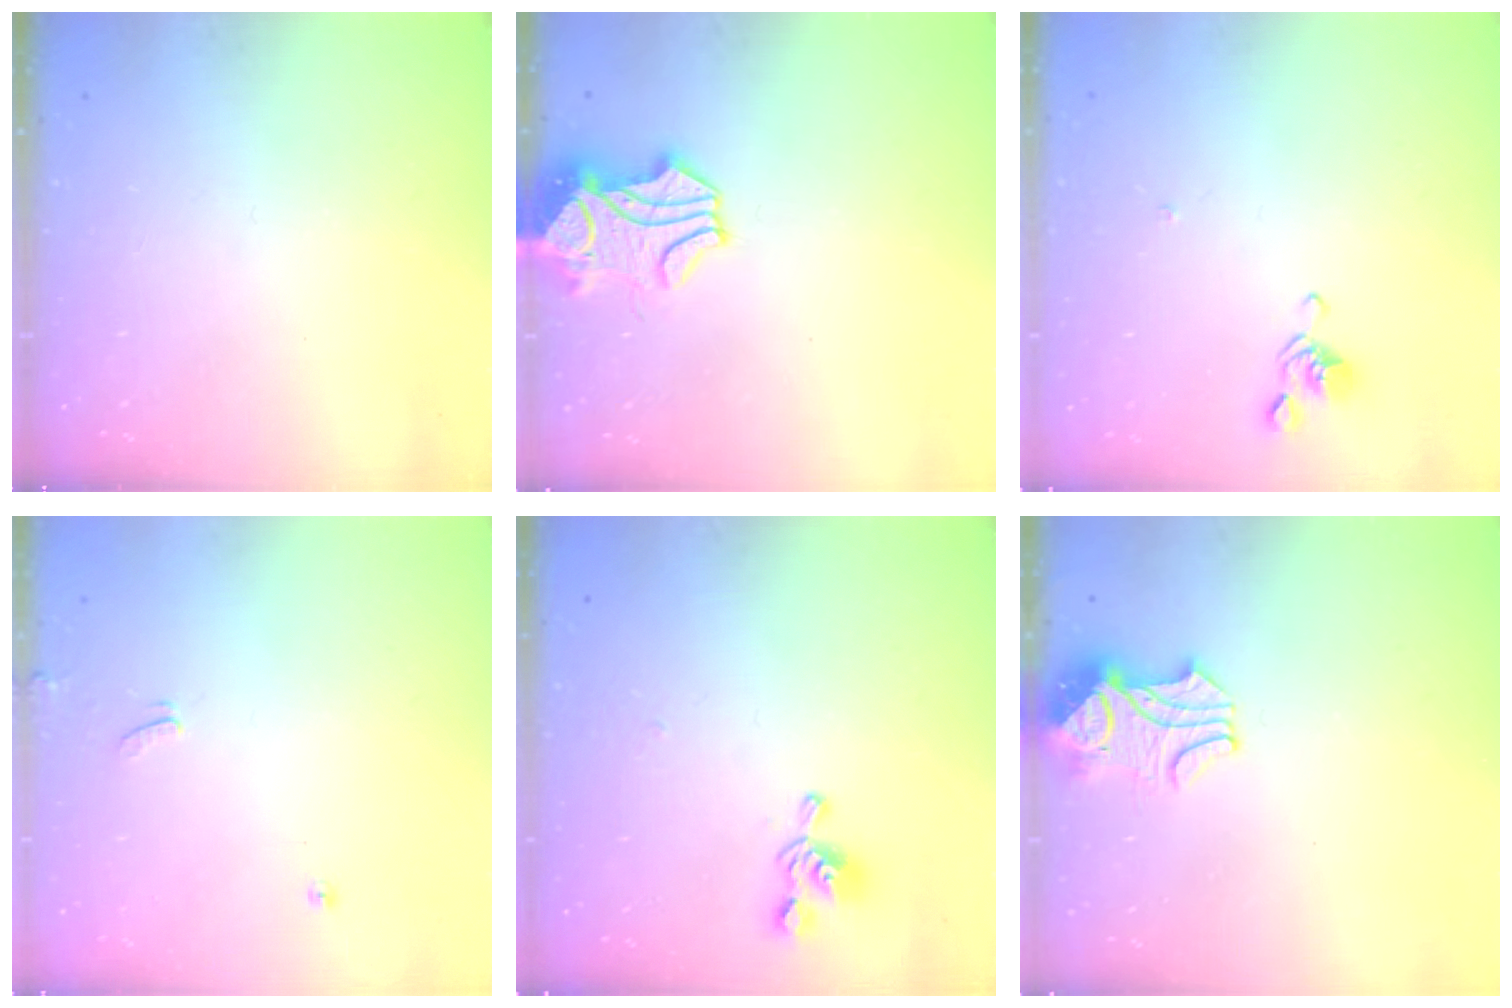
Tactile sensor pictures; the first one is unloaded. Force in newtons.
{"total": 2.3, "press": 1.8, "slide": 1.4}
{"total": 2.6, "press": 2.6, "slide": 0.6}
{"total": 0.0}
{"total": 1.6, "press": 1.2, "slide": 1.1}
{"total": 2.3, "press": 2.1, "slide": 1.0}